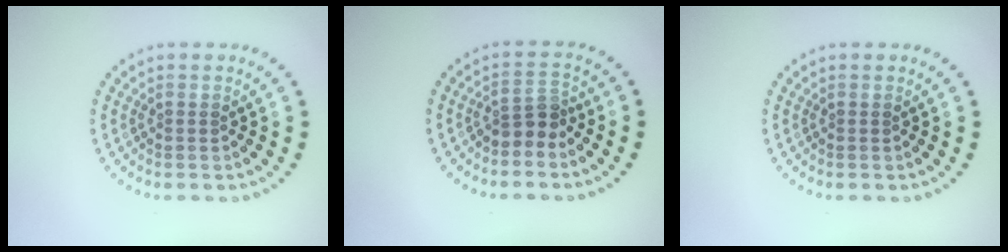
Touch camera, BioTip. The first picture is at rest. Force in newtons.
{"total": 2.3, "press": 1.8, "slide": 1.6}
{"total": 0.0}